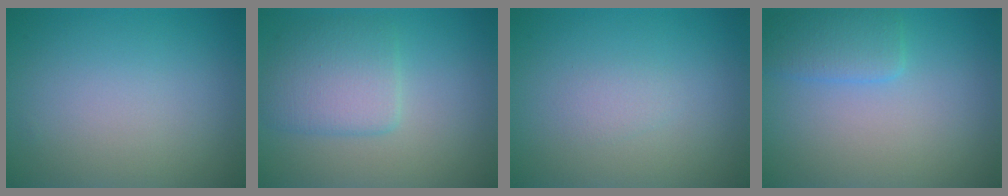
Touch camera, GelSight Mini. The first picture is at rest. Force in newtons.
{"total": 3.8, "press": 3.8, "slide": 0.1}
{"total": 0.8, "press": 0.8, "slide": 0.0}
{"total": 2.4, "press": 2.4, "slide": 0.1}